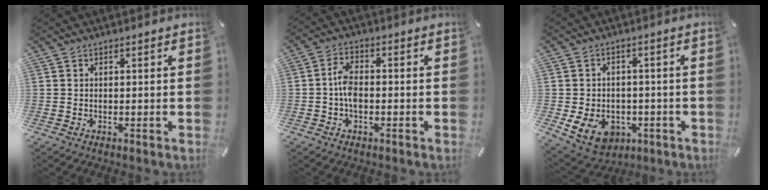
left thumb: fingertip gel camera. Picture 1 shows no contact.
{"total": 4.9, "force": [-1.1, 2.6, 4.0], "torque": [-0.077, 0.009, -0.018]}
{"total": 9.7, "force": [-3.3, 7.6, 5.1], "torque": [-0.104, 0.015, -0.057]}